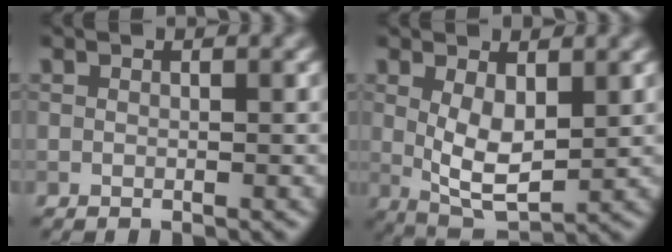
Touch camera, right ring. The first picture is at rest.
{"total": 5.0, "force": [0.8, 2.4, 4.4], "torque": [-0.091, -0.009, 0.021]}